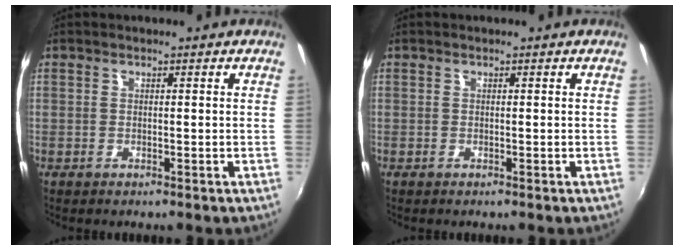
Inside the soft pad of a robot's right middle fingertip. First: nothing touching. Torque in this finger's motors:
{"motor_torque": [0.00, -0.01, -0.01, 0.00]}